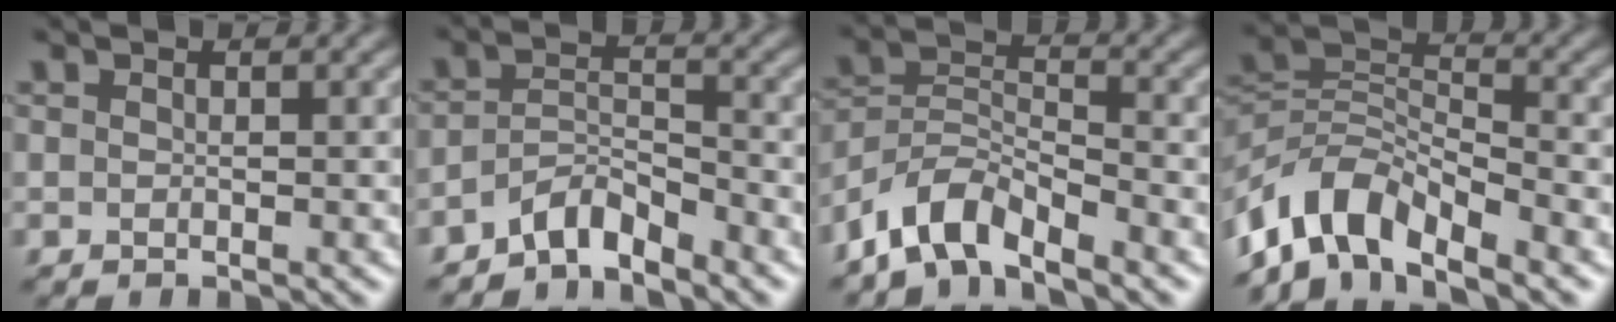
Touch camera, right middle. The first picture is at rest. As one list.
[{"total": 3.6, "force": [-3.1, 1.0, 1.4], "torque": [-0.025, 0.008, -0.066]}, {"total": 5.2, "force": [-4.2, 1.7, 2.4], "torque": [-0.039, 0.002, -0.091]}, {"total": 7.8, "force": [-5.7, 3.2, 4.1], "torque": [-0.064, 0.000, -0.123]}]